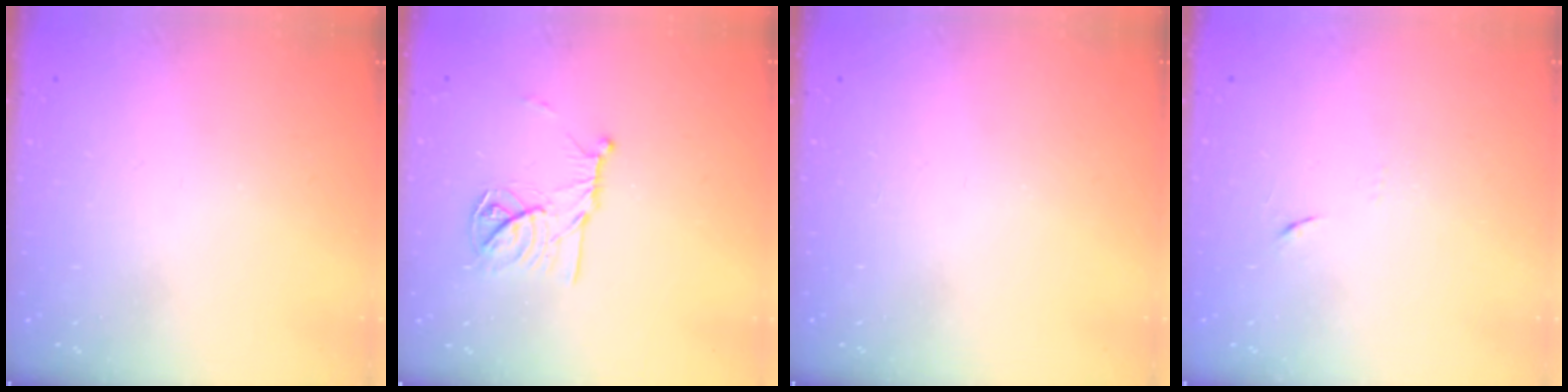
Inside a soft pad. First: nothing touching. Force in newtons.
{"total": 12.4, "press": 12.4, "slide": 0.2}
{"total": 0.0}
{"total": 5.2, "press": 5.1, "slide": 0.7}